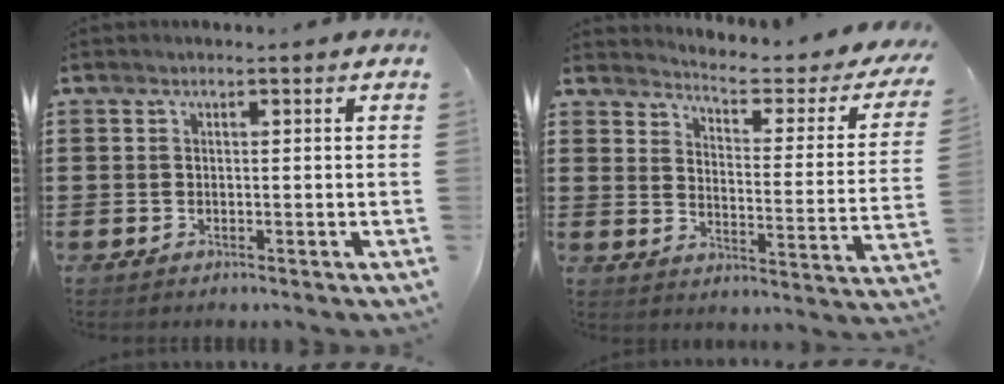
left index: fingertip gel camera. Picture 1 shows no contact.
{"total": 3.5, "force": [3.2, 0.1, 1.4], "torque": [-0.041, -0.031, 0.042]}